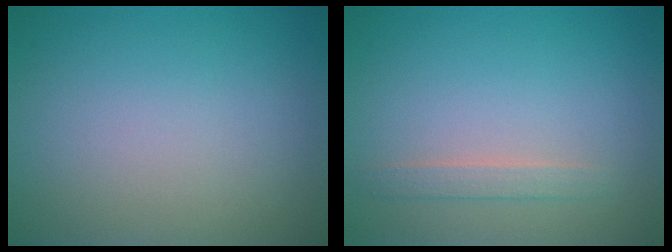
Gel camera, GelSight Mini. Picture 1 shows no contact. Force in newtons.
{"total": 1.3, "press": 1.3, "slide": 0.1}